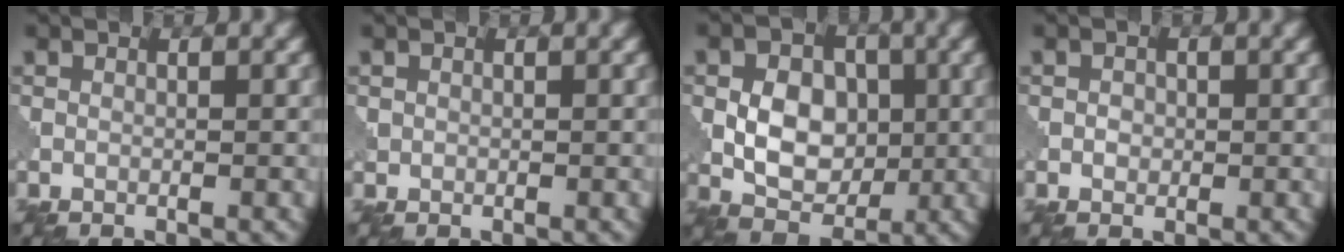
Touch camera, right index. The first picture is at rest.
{"total": 0.5, "force": [0.1, 0.5, 0.0], "torque": [0.005, -0.001, 0.003]}
{"total": 5.7, "force": [-0.1, 4.2, 3.9], "torque": [-0.060, 0.000, -0.003]}
{"total": 0.9, "force": [0.0, 0.8, 0.4], "torque": [-0.005, 0.000, -0.003]}